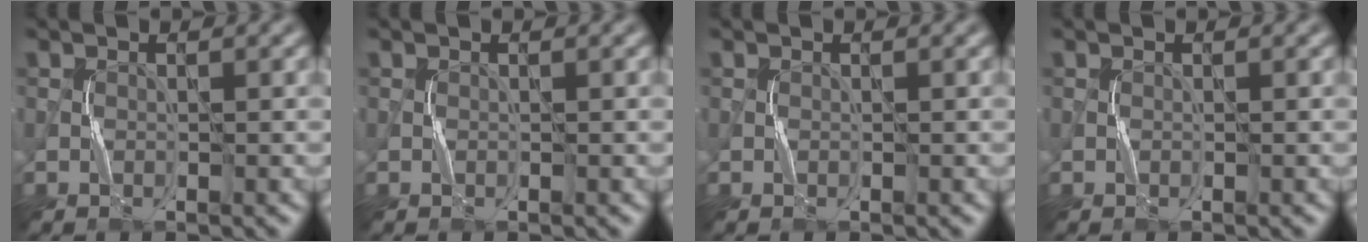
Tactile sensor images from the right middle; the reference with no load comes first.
{"total": 0.0}
{"total": 0.0}
{"total": 0.0}